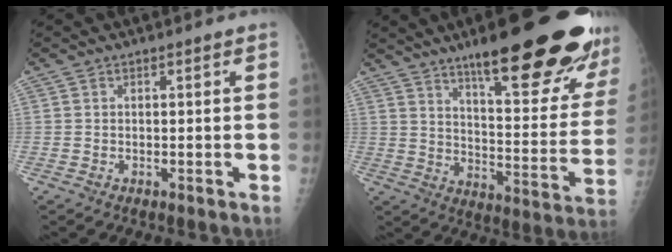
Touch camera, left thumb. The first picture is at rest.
{"total": 28.5, "force": [19.0, 6.0, 20.3], "torque": [-0.235, -0.082, 0.271]}